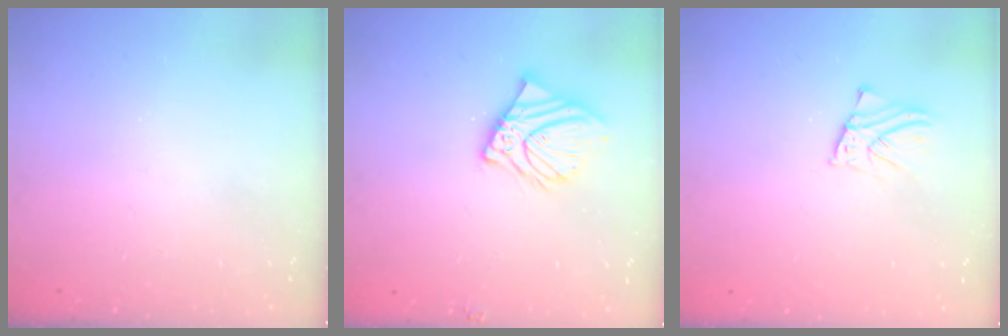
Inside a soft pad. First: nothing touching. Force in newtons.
{"total": 11.2, "press": 11.0, "slide": 2.0}
{"total": 2.6, "press": 2.6, "slide": 0.1}